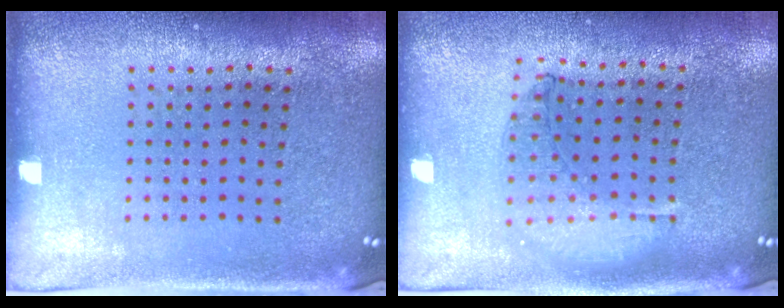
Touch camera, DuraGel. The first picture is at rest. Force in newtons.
{"total": 1.0, "press": 0.9, "slide": 0.3}